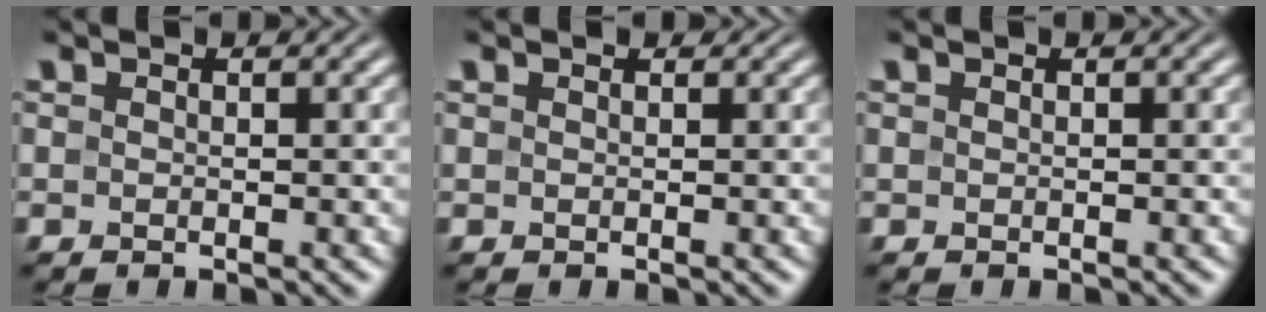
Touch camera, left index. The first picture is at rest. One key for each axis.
{"total": 0.7, "fx": 0.5, "fy": 0.3, "fz": 0.2, "tx": -0.004, "ty": 0.000, "tz": 0.005}
{"total": 0.0}